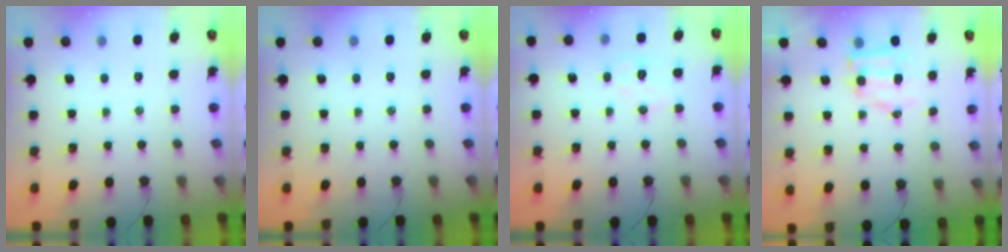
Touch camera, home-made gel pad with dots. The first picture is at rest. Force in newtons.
{"total": 0.0}
{"total": 6.1, "press": 6.1, "slide": 0.6}
{"total": 5.8, "press": 5.8, "slide": 0.7}